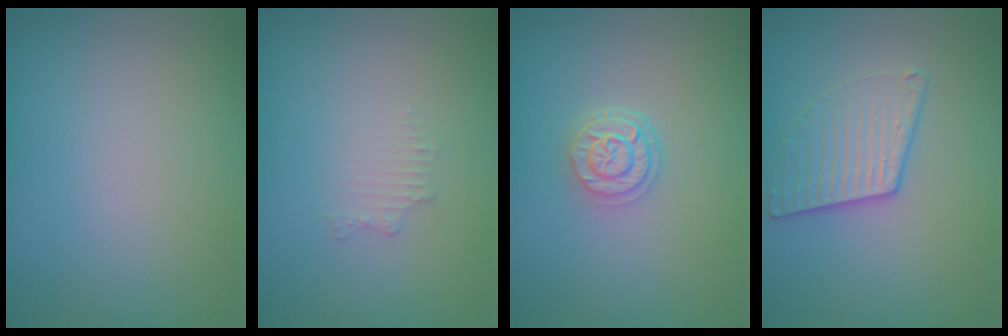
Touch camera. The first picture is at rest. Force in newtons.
{"total": 0.6, "press": 0.4, "slide": 0.3}
{"total": 2.6, "press": 2.1, "slide": 1.5}
{"total": 2.8, "press": 2.3, "slide": 1.6}